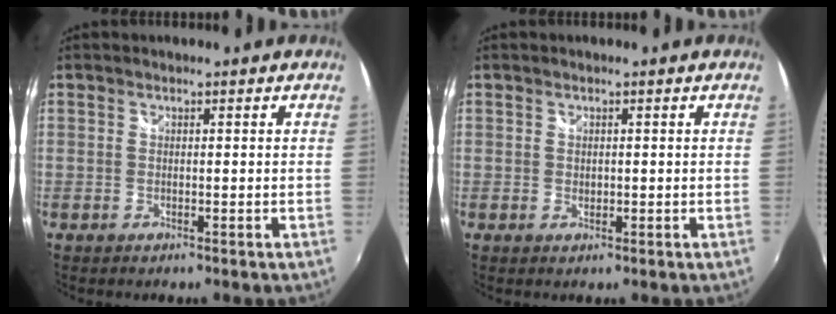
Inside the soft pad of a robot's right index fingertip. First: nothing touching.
{"total": 0.7, "force": [0.1, 0.6, 0.3], "torque": [-0.004, 0.000, 0.002]}